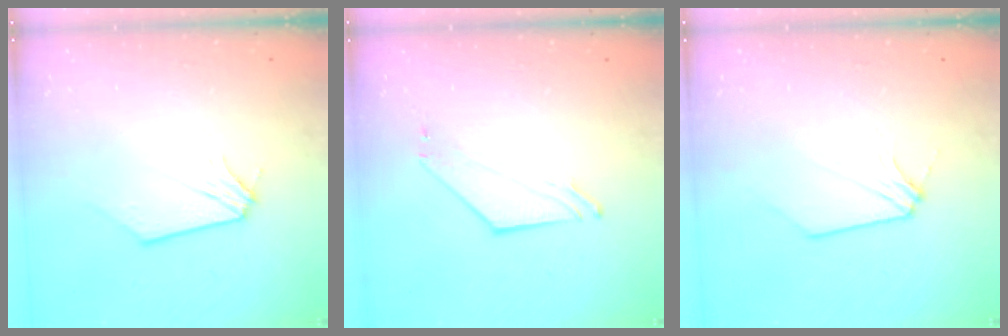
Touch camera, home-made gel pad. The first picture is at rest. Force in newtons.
{"total": 4.1, "press": 4.1, "slide": 0.3}
{"total": 2.8, "press": 2.7, "slide": 0.4}